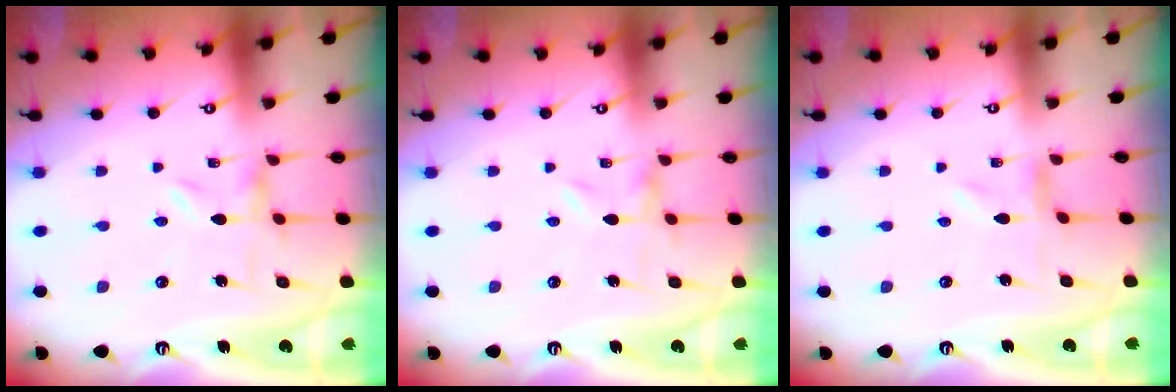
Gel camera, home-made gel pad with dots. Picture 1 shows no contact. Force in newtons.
{"total": 0.0}
{"total": 0.0}